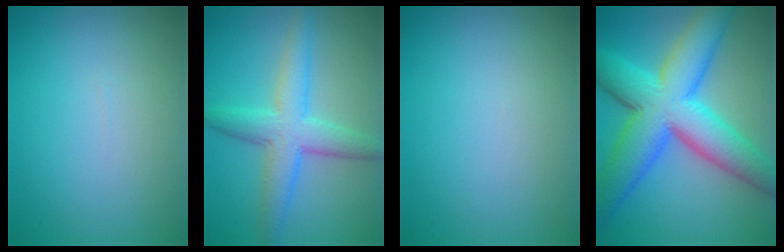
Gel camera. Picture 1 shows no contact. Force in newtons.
{"total": 5.3, "press": 5.3, "slide": 0.0}
{"total": 0.0}
{"total": 12.0, "press": 12.0, "slide": 0.2}